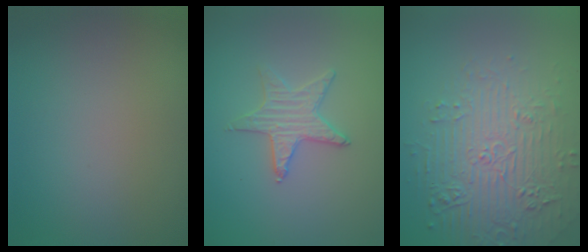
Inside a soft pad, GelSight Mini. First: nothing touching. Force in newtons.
{"total": 1.9, "press": 1.9, "slide": 0.2}
{"total": 6.4, "press": 5.1, "slide": 4.0}